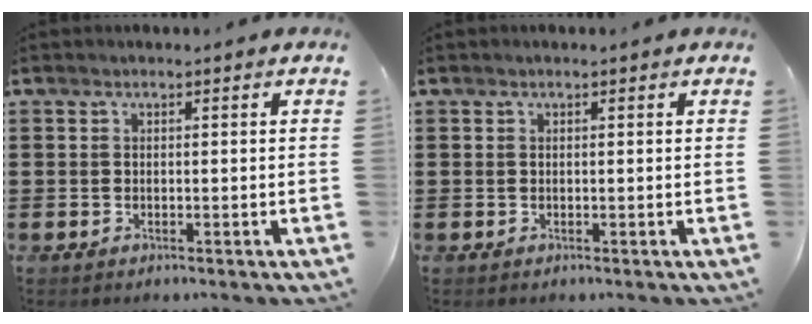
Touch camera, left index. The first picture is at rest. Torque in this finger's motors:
{"motor_torque": [-0.03, 0.17, -0.30, 0.00]}